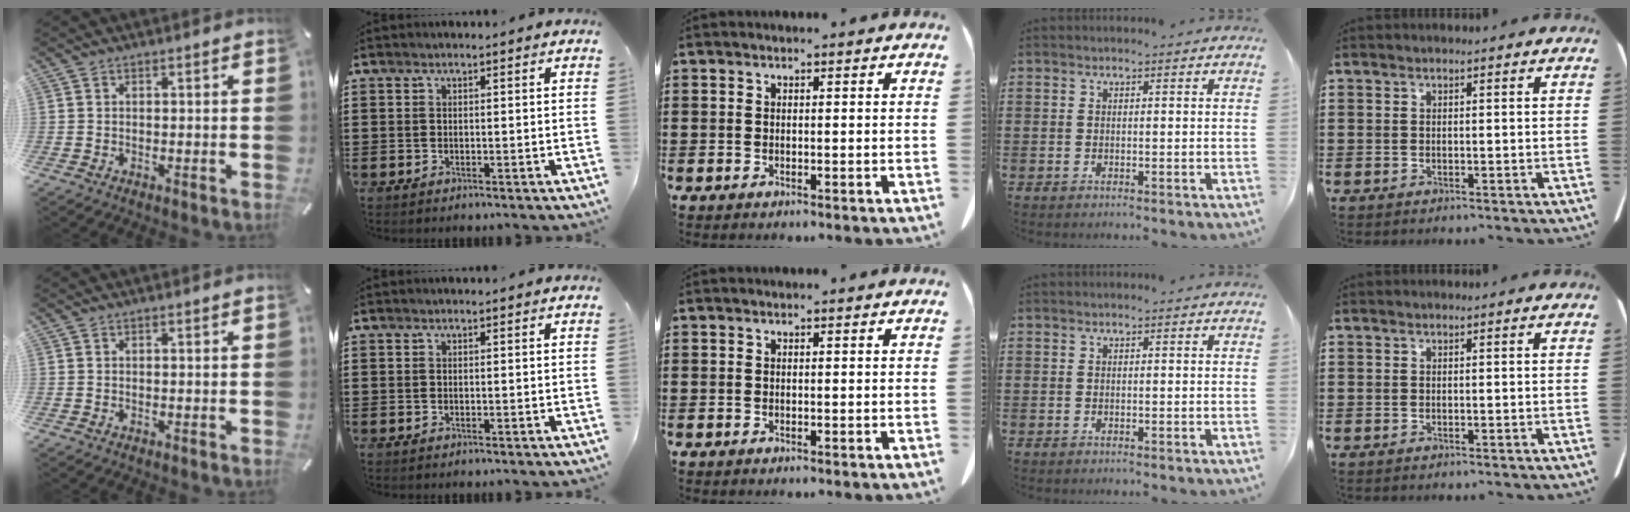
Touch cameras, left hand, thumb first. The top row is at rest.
{}